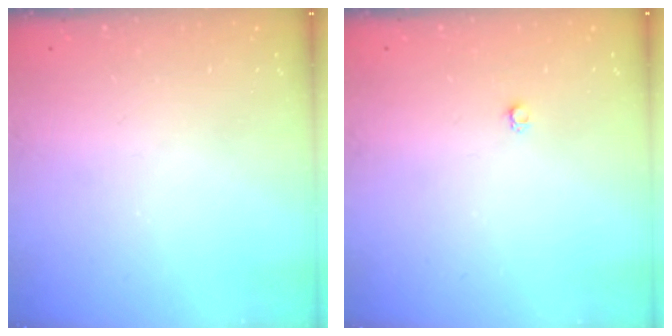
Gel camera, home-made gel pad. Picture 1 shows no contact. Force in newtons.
{"total": 2.2, "press": 2.2, "slide": 0.3}